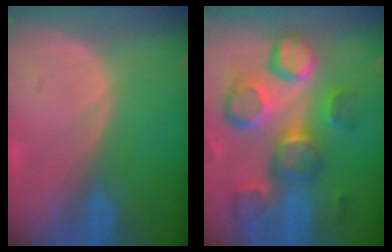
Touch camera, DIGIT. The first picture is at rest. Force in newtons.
{"total": 12.9, "press": 11.2, "slide": 6.4}